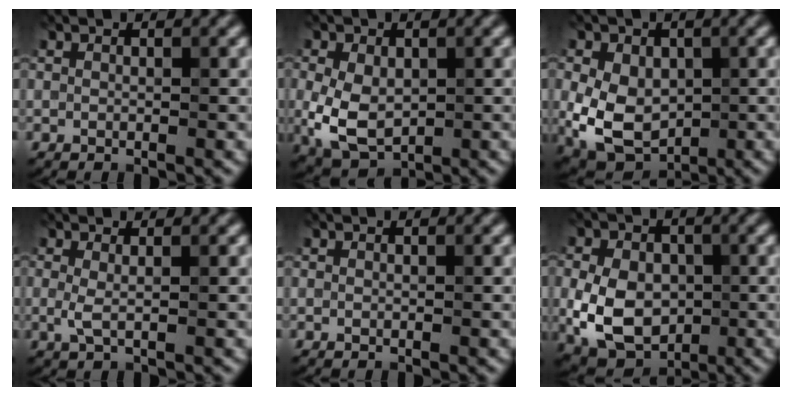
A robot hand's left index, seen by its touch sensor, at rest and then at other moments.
{"total": 5.8, "force": [-0.4, 4.0, 4.2], "torque": [-0.094, -0.008, -0.005]}
{"total": 7.7, "force": [-0.3, 5.7, 5.2], "torque": [-0.111, -0.014, -0.002]}
{"total": 1.4, "force": [0.1, 0.3, 1.4], "torque": [-0.030, -0.003, 0.002]}
{"total": 0.0}
{"total": 7.9, "force": [-0.9, 5.8, 5.4], "torque": [-0.108, -0.008, -0.024]}